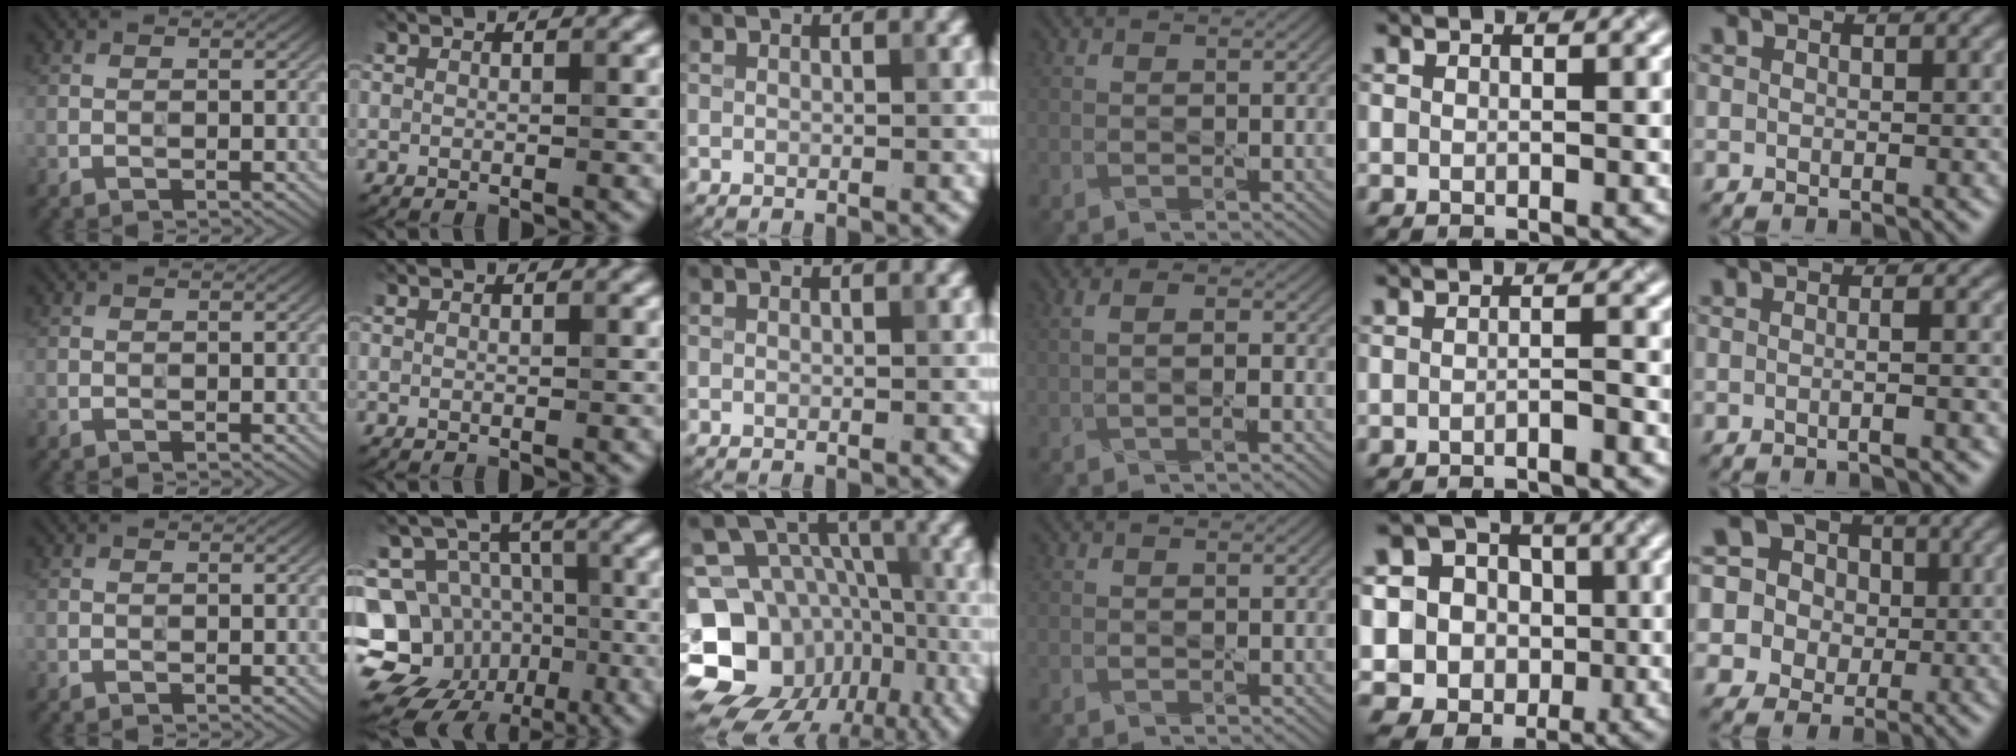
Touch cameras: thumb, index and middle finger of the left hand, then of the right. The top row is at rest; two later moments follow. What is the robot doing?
{"motion": "wipe", "object": "paper plate"}